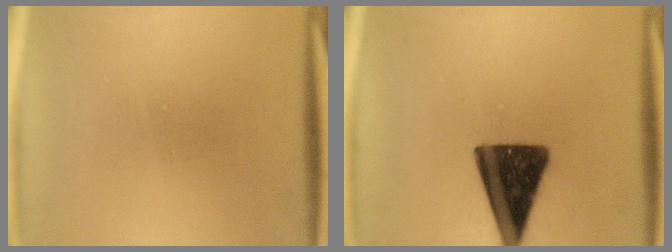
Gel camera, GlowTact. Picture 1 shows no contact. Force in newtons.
{"total": 13.8}